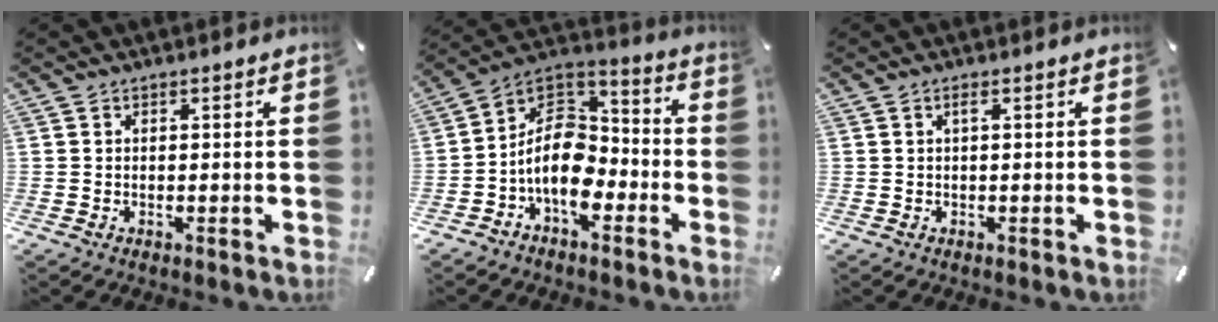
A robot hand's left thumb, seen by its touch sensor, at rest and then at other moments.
{"total": 13.3, "force": [-4.9, 9.1, 8.4], "torque": [-0.176, 0.014, -0.093]}
{"total": 1.1, "force": [0.2, 0.1, 1.1], "torque": [-0.022, 0.001, 0.003]}